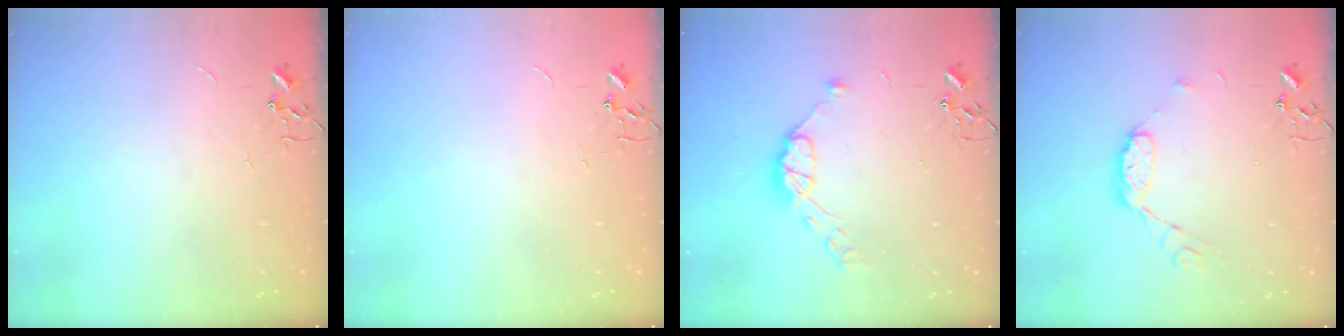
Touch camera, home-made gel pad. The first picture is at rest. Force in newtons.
{"total": 0.0}
{"total": 9.5, "press": 9.5, "slide": 0.3}
{"total": 9.1, "press": 9.1, "slide": 0.6}